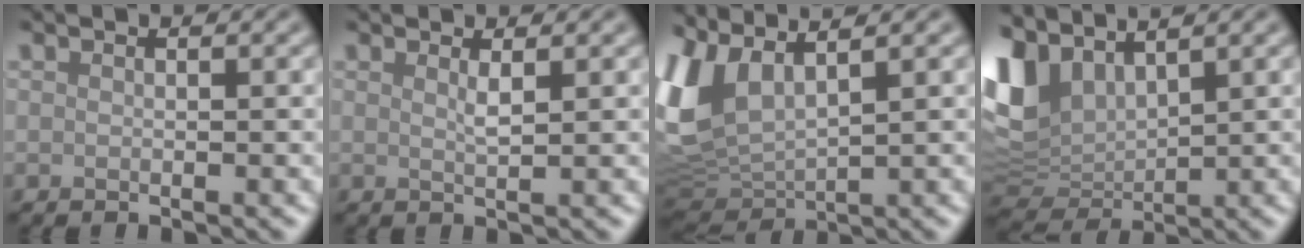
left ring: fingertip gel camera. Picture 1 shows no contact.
{"total": 1.0, "force": [0.7, 0.1, 0.8], "torque": [-0.013, -0.002, 0.010]}
{"total": 7.9, "force": [3.4, 3.6, 6.1], "torque": [-0.165, 0.004, 0.068]}
{"total": 6.9, "force": [3.8, 3.9, 4.2], "torque": [-0.113, 0.002, 0.078]}